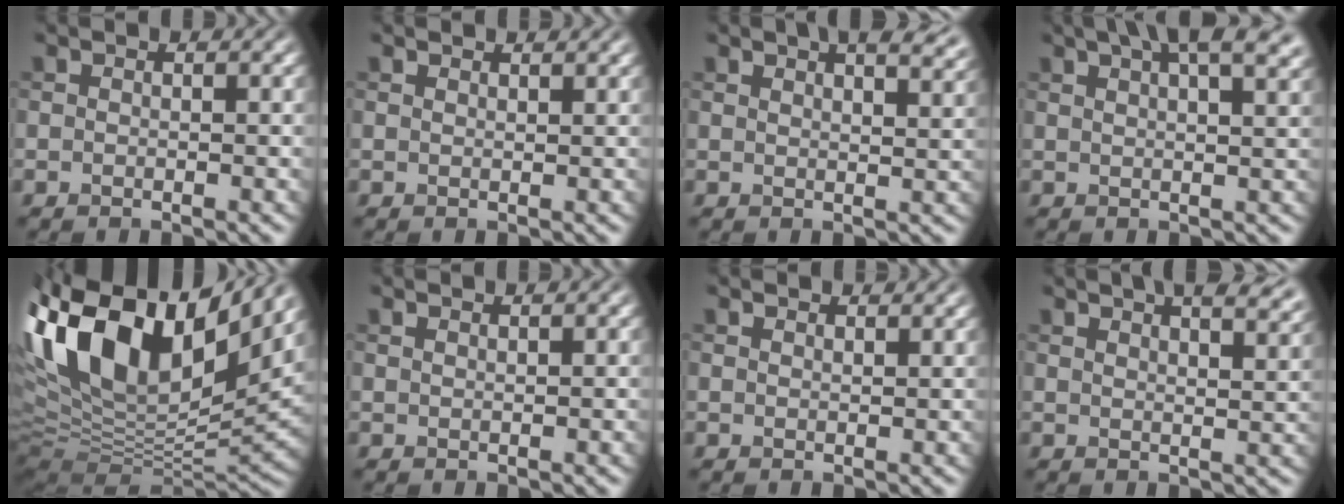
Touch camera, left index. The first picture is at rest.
{"total": 1.1, "force": [1.0, 0.2, 0.2], "torque": [-0.003, -0.001, 0.016]}
{"total": 7.1, "force": [4.8, 2.9, 4.3], "torque": [-0.025, 0.021, 0.049]}
{"total": 8.8, "force": [5.5, 3.3, 6.1], "torque": [-0.057, 0.033, 0.052]}
{"total": 17.0, "force": [6.6, 8.5, 13.2], "torque": [-0.261, 0.028, 0.109]}
{"total": 0.7, "force": [0.6, 0.1, 0.3], "torque": [-0.001, 0.002, 0.012]}
{"total": 1.4, "force": [1.3, 0.2, 0.2], "torque": [-0.005, 0.000, 0.019]}
{"total": 8.4, "force": [5.7, 3.4, 5.1], "torque": [-0.025, 0.032, 0.049]}